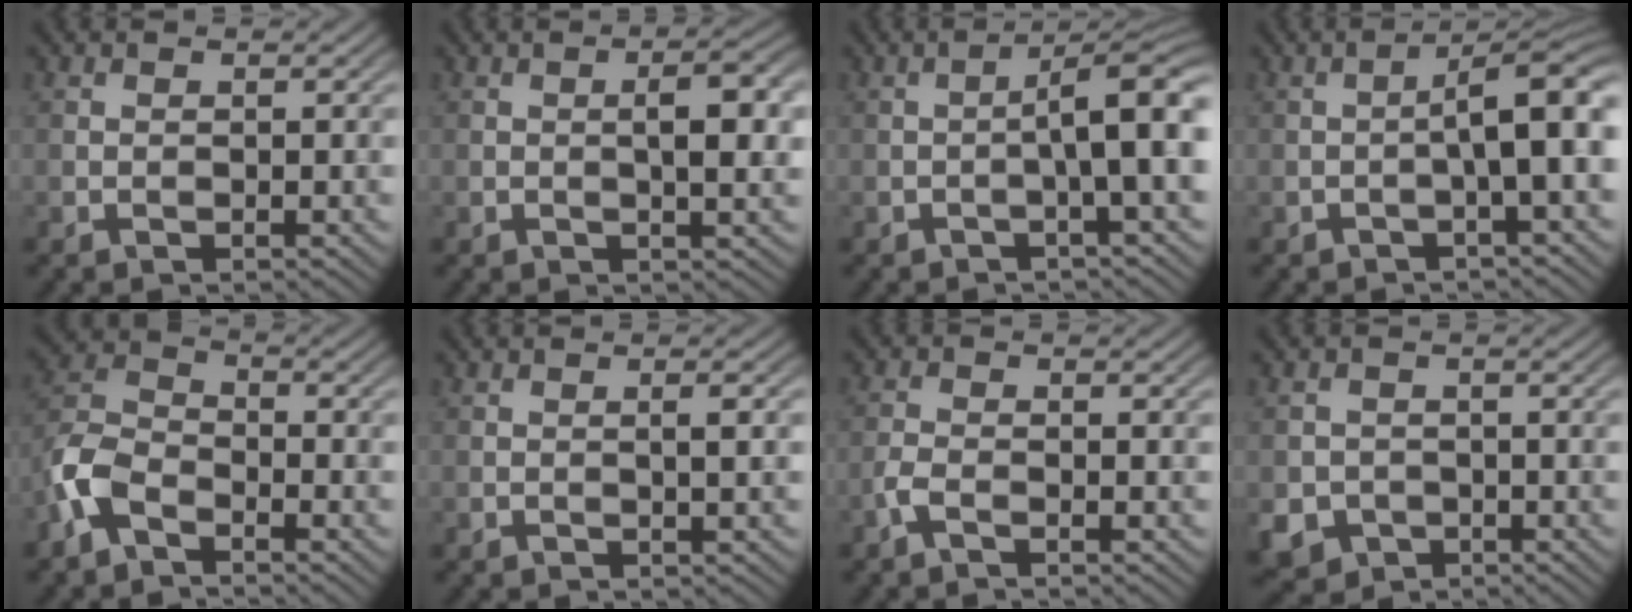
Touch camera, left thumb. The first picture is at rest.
{"total": 4.0, "force": [0.2, 1.1, 3.9], "torque": [-0.062, 0.006, 0.003]}
{"total": 6.6, "force": [-0.6, 1.0, 6.4], "torque": [-0.097, 0.019, -0.018]}
{"total": 6.3, "force": [-0.8, 1.1, 6.1], "torque": [-0.091, 0.021, -0.018]}
{"total": 6.3, "force": [-3.7, 3.2, 4.0], "torque": [-0.094, 0.002, -0.097]}
{"total": 1.3, "force": [0.1, 0.0, 1.3], "torque": [-0.026, 0.003, 0.000]}
{"total": 1.9, "force": [-1.2, 0.5, 1.3], "torque": [-0.034, 0.001, -0.032]}
{"total": 4.3, "force": [-1.8, 3.7, 1.3], "torque": [-0.030, -0.013, -0.039]}